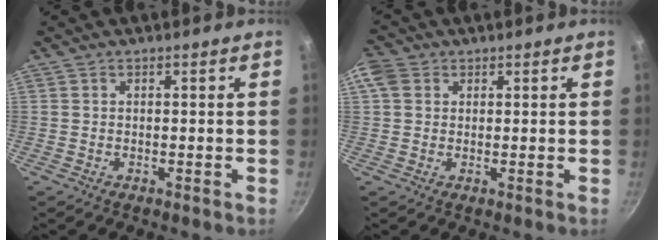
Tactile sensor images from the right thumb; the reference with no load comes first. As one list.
[{"total": 4.1, "force": [1.3, 3.4, 2.0], "torque": [-0.031, 0.001, 0.015]}]